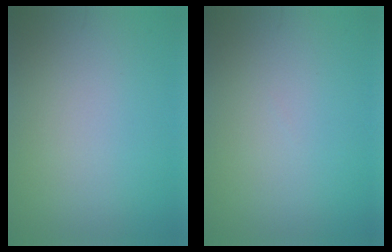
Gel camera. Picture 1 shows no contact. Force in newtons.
{"total": 0.0}